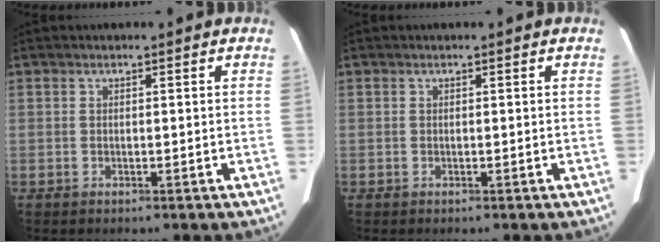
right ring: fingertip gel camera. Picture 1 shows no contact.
{"total": 0.0}